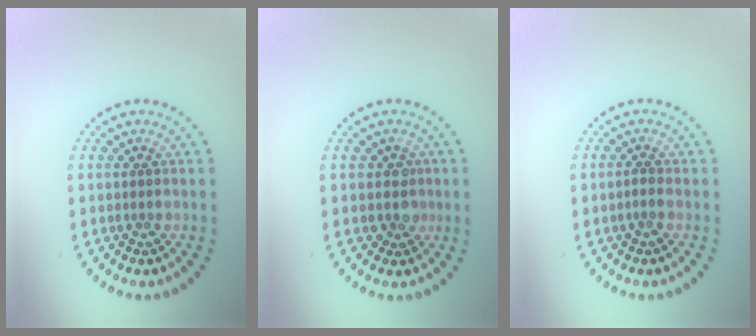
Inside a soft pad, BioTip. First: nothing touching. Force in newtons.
{"total": 1.8, "press": 1.5, "slide": 1.0}
{"total": 0.6, "press": 0.2, "slide": 0.6}